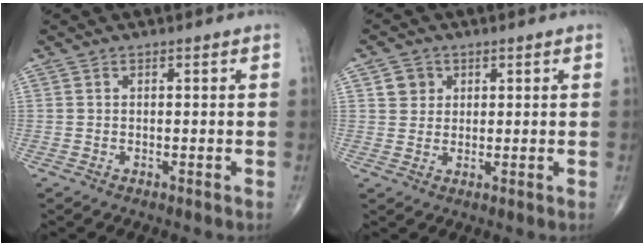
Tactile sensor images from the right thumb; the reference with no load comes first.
{"total": 3.6, "force": [1.3, 3.2, 0.9], "torque": [0.003, -0.004, 0.019]}